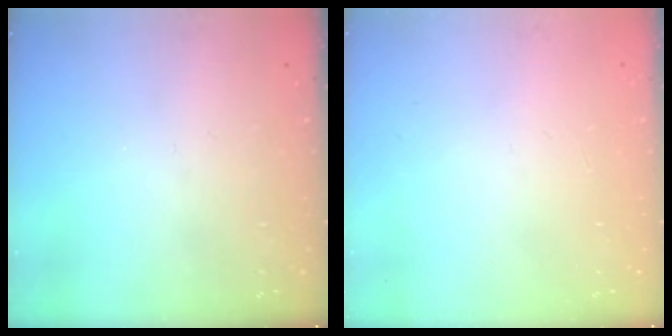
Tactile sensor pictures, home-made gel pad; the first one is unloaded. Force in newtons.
{"total": 0.0}